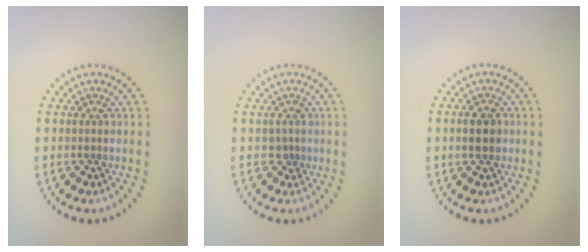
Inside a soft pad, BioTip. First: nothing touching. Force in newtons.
{"total": 1.0, "press": 0.8, "slide": 0.7}
{"total": 2.5, "press": 2.5, "slide": 0.2}